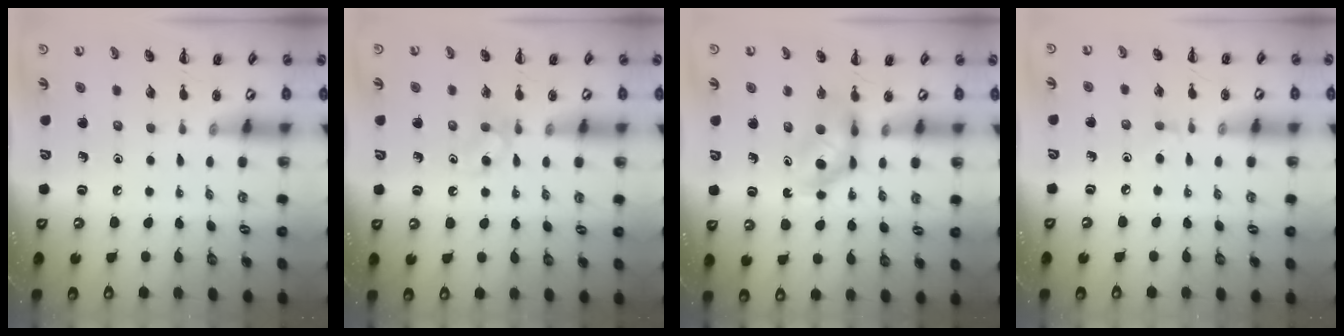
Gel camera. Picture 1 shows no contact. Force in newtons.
{"total": 3.3, "press": 2.9, "slide": 1.4}
{"total": 5.1, "press": 5.0, "slide": 0.7}
{"total": 3.8, "press": 3.5, "slide": 1.4}